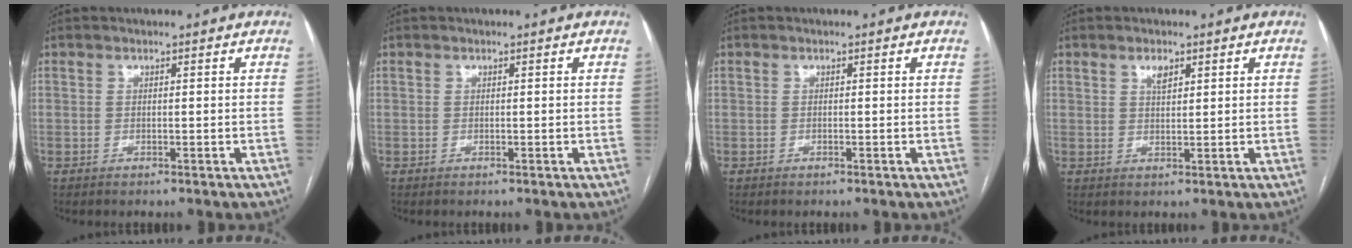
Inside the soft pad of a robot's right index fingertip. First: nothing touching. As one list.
[{"total": 0.0}, {"total": 0.0}, {"total": 2.1, "force": [1.2, 0.8, 1.5], "torque": [-0.027, 0.000, 0.023]}]